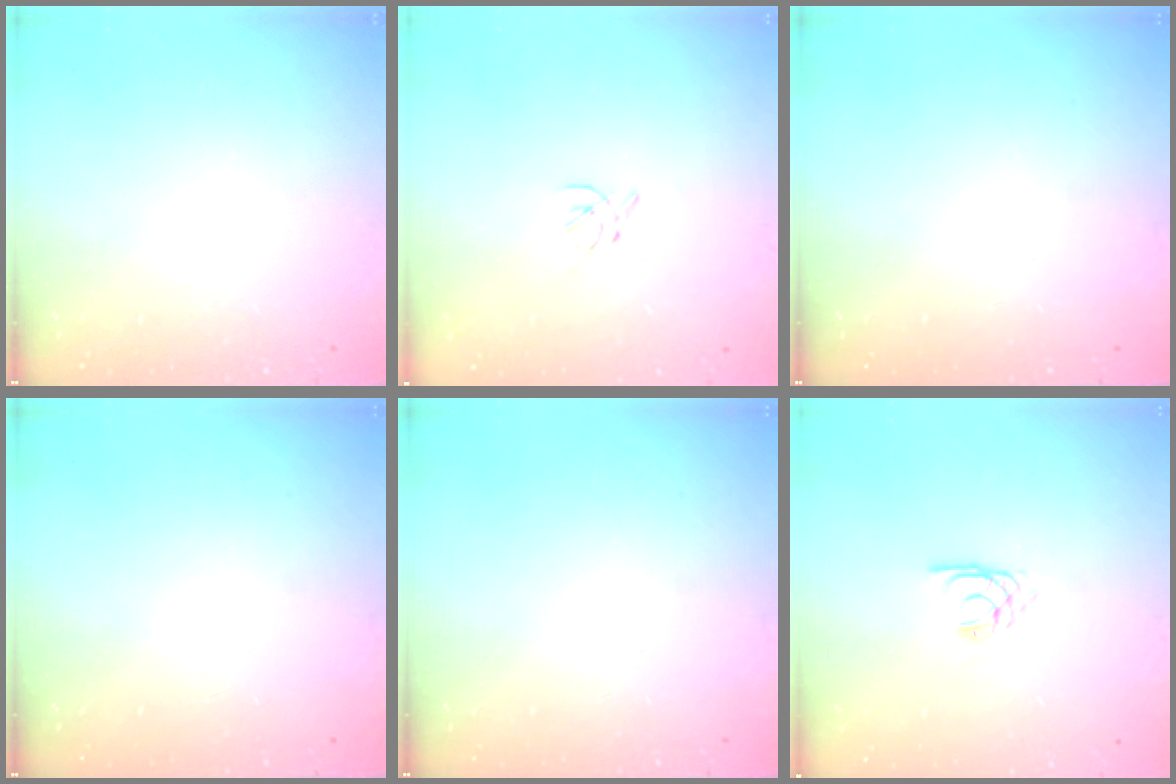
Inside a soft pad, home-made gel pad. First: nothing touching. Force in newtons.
{"total": 1.2, "press": 1.1, "slide": 0.5}
{"total": 0.0}
{"total": 0.0}
{"total": 0.0}
{"total": 2.2, "press": 2.2, "slide": 0.3}